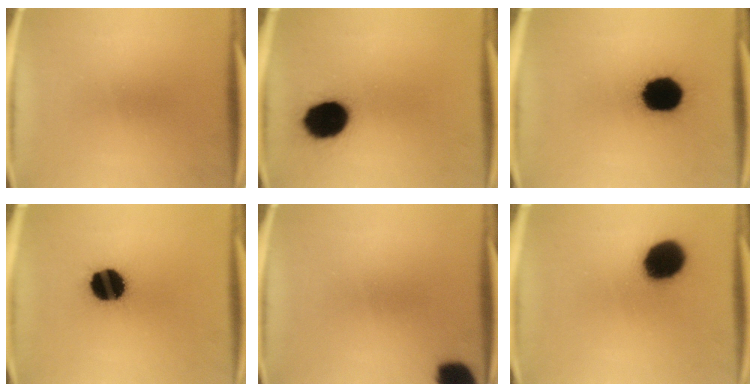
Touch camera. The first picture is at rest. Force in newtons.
{"total": 14.8}
{"total": 17.4}
{"total": 14.7}
{"total": 8.0}
{"total": 14.8}